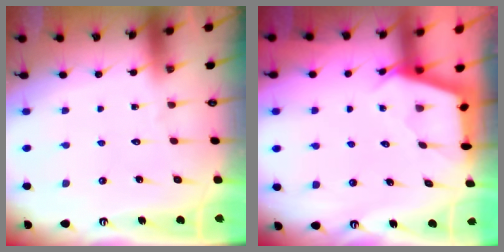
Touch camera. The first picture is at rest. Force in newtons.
{"total": 2.5, "press": 2.5, "slide": 0.4}